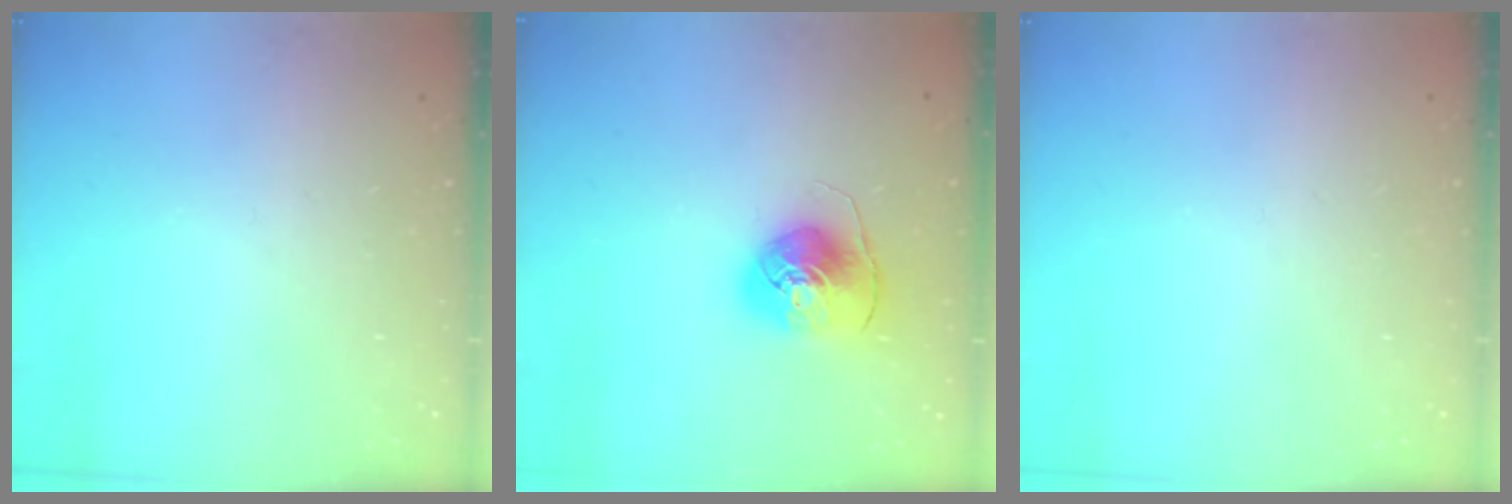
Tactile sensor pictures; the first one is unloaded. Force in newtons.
{"total": 9.2, "press": 9.1, "slide": 1.0}
{"total": 0.0}